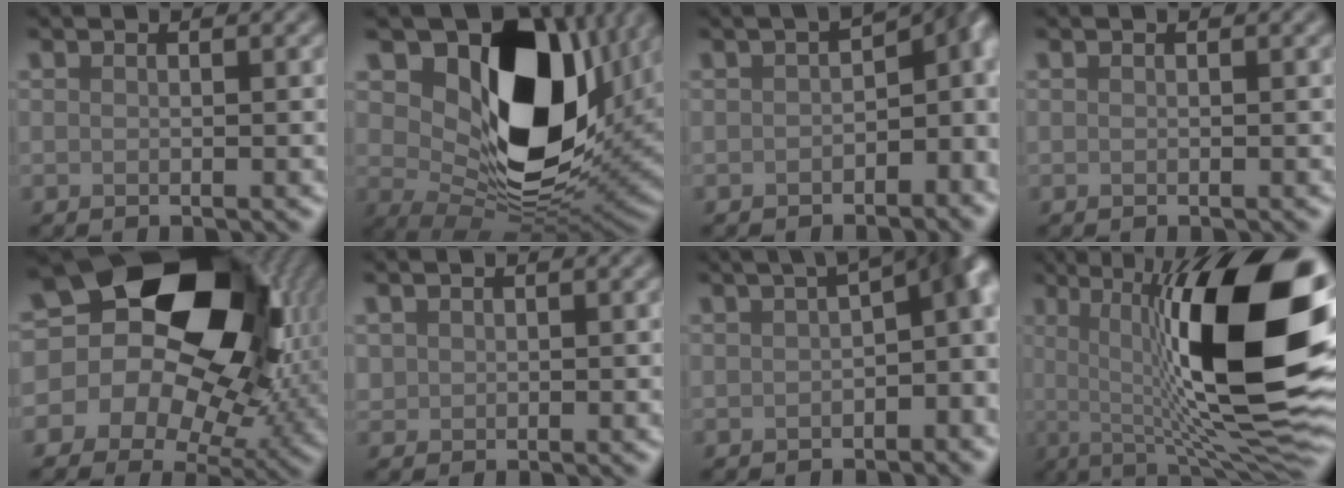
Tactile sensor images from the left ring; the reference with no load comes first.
{"total": 15.3, "force": [4.7, 9.2, 11.3], "torque": [-0.172, -0.009, 0.091]}
{"total": 7.2, "force": [-0.8, 4.5, 5.6], "torque": [-0.040, 0.007, -0.015]}
{"total": 0.0}
{"total": 19.7, "force": [4.0, 14.2, 13.0], "torque": [-0.205, 0.042, 0.060]}
{"total": 0.8, "force": [0.2, 0.8, 0.0], "torque": [0.006, 0.004, 0.009]}
{"total": 7.4, "force": [-0.1, 3.6, 6.5], "torque": [-0.057, 0.018, -0.009]}
{"total": 17.3, "force": [1.7, 4.0, 16.8], "torque": [-0.242, 0.016, 0.028]}